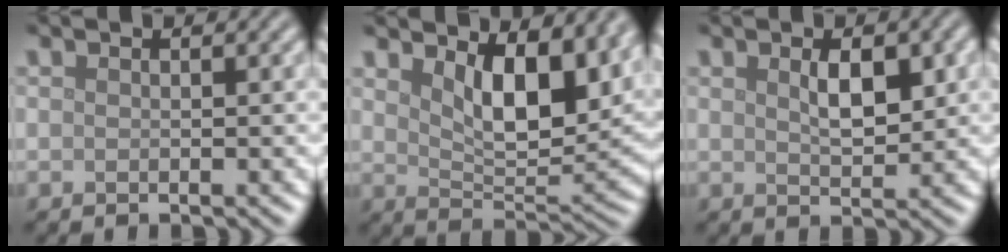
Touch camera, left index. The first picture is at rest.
{"total": 7.2, "force": [3.4, 3.2, 5.6], "torque": [-0.091, -0.013, 0.054]}
{"total": 3.0, "force": [1.0, 1.3, 2.5], "torque": [-0.045, -0.001, 0.020]}